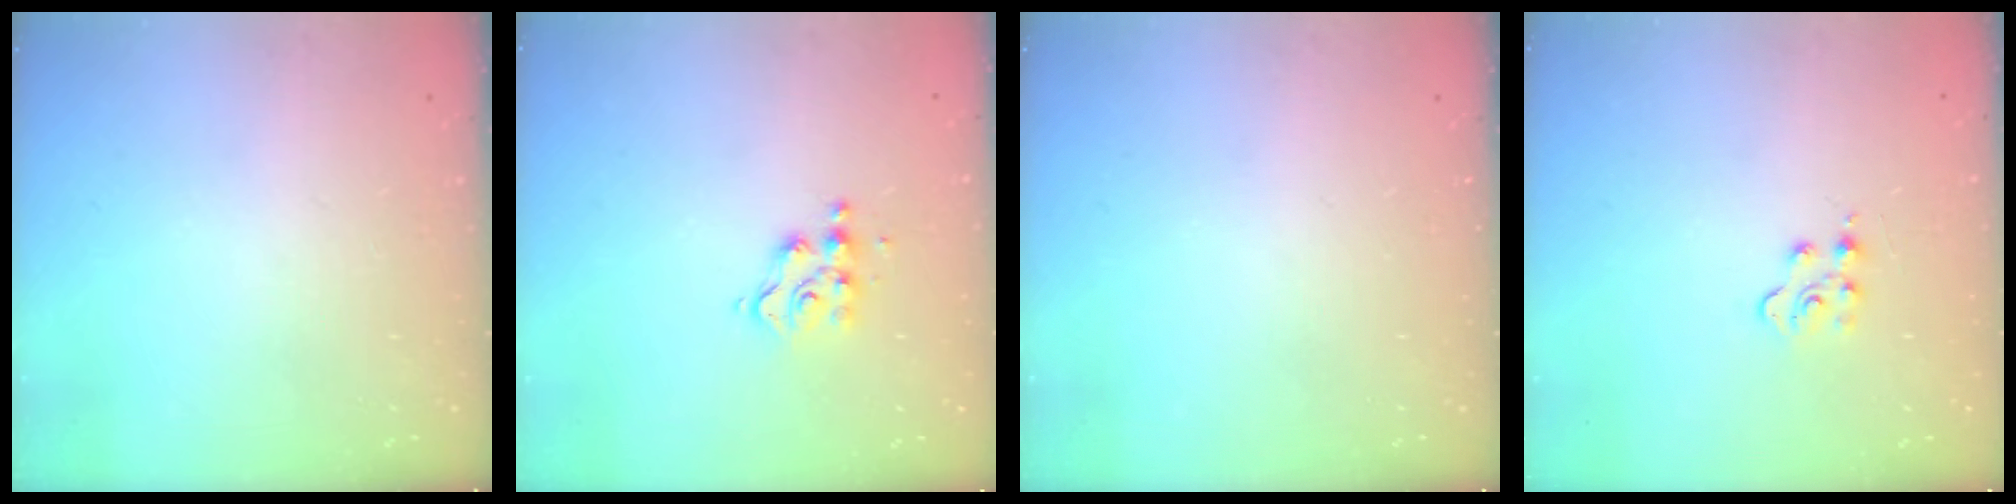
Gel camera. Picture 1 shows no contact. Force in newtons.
{"total": 5.7, "press": 5.7, "slide": 0.3}
{"total": 0.0}
{"total": 3.8, "press": 3.7, "slide": 0.5}